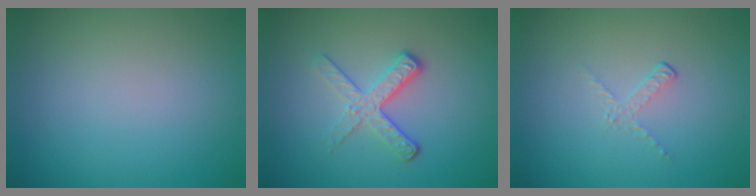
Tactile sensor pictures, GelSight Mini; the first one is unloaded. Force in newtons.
{"total": 3.5, "press": 2.4, "slide": 2.5}
{"total": 1.1, "press": 0.4, "slide": 1.1}